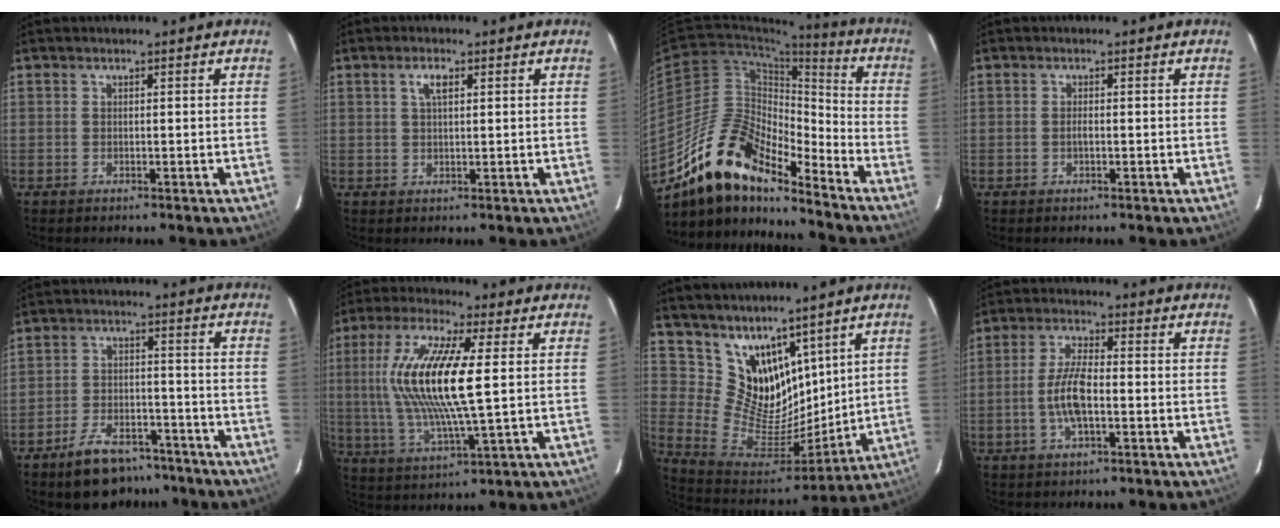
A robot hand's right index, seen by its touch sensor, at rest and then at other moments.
{"total": 2.5, "force": [1.0, 0.9, 2.1], "torque": [-0.041, 0.006, 0.019]}
{"total": 17.4, "force": [-13.8, 5.4, 9.1], "torque": [-0.164, 0.004, -0.263]}
{"total": 0.8, "force": [-0.3, 0.2, 0.7], "torque": [-0.016, -0.001, -0.004]}
{"total": 11.2, "force": [-8.5, 5.6, 4.7], "torque": [-0.105, 0.018, -0.118]}
{"total": 17.3, "force": [2.2, 3.4, 16.8], "torque": [-0.328, 0.001, 0.042]}
{"total": 14.5, "force": [10.2, 8.8, 5.1], "torque": [-0.099, -0.011, 0.212]}
{"total": 7.2, "force": [-1.7, 2.4, 6.6], "torque": [-0.137, 0.003, -0.033]}